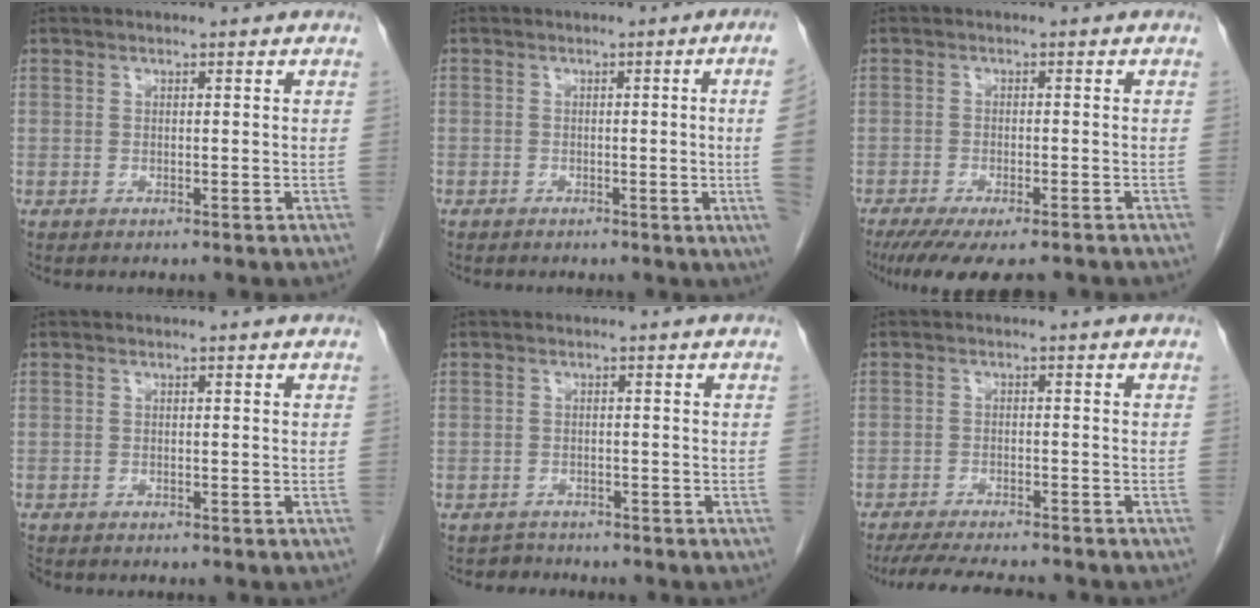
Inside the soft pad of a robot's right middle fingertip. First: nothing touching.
{"total": 5.9, "force": [-0.6, -1.9, 5.6], "torque": [-0.047, -0.008, -0.008]}
{"total": 11.2, "force": [-9.0, 2.5, 6.2], "torque": [-0.090, -0.018, -0.131]}
{"total": 1.3, "force": [-1.2, 0.6, 0.3], "torque": [-0.013, -0.003, -0.021]}
{"total": 1.8, "force": [-1.5, 0.5, -0.8], "torque": [0.015, -0.003, -0.026]}
{"total": 10.4, "force": [-9.3, 1.4, 4.4], "torque": [-0.064, -0.013, -0.135]}